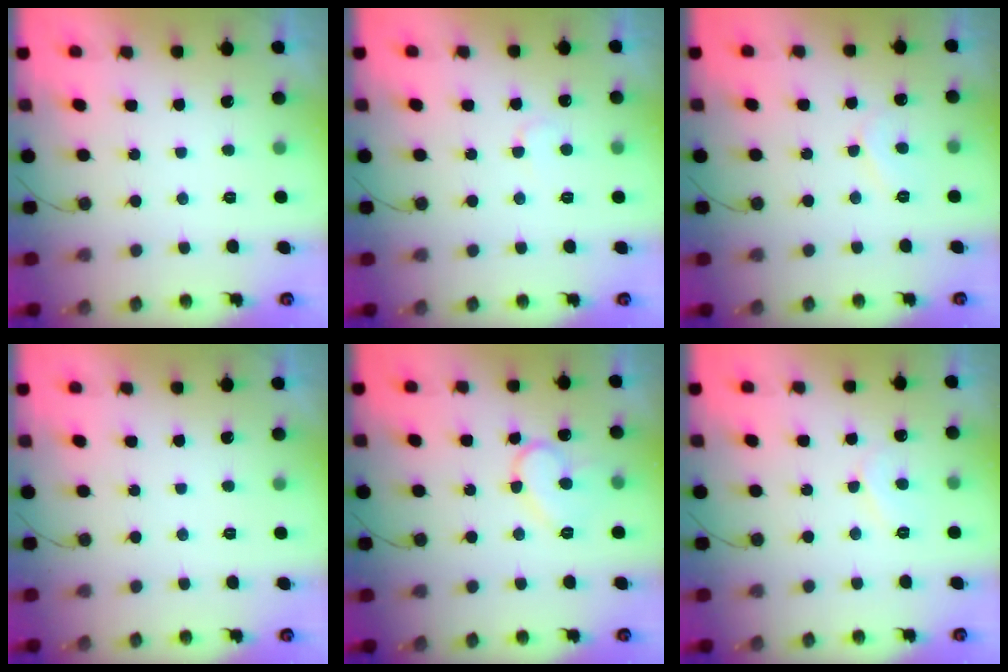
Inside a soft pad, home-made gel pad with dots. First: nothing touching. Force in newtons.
{"total": 3.1, "press": 3.1, "slide": 0.3}
{"total": 5.5, "press": 5.5, "slide": 0.6}
{"total": 0.0}
{"total": 11.1, "press": 11.0, "slide": 0.9}
{"total": 5.5, "press": 5.5, "slide": 0.6}